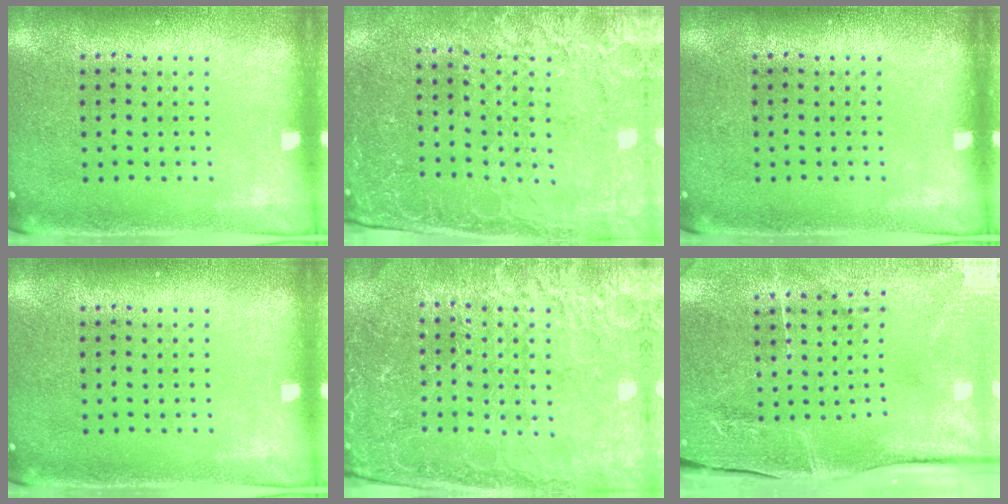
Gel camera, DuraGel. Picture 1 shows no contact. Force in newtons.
{"total": 3.1, "press": 2.9, "slide": 1.0}
{"total": 0.0}
{"total": 0.0}
{"total": 4.1, "press": 4.0, "slide": 1.0}
{"total": 4.2, "press": 3.8, "slide": 1.9}